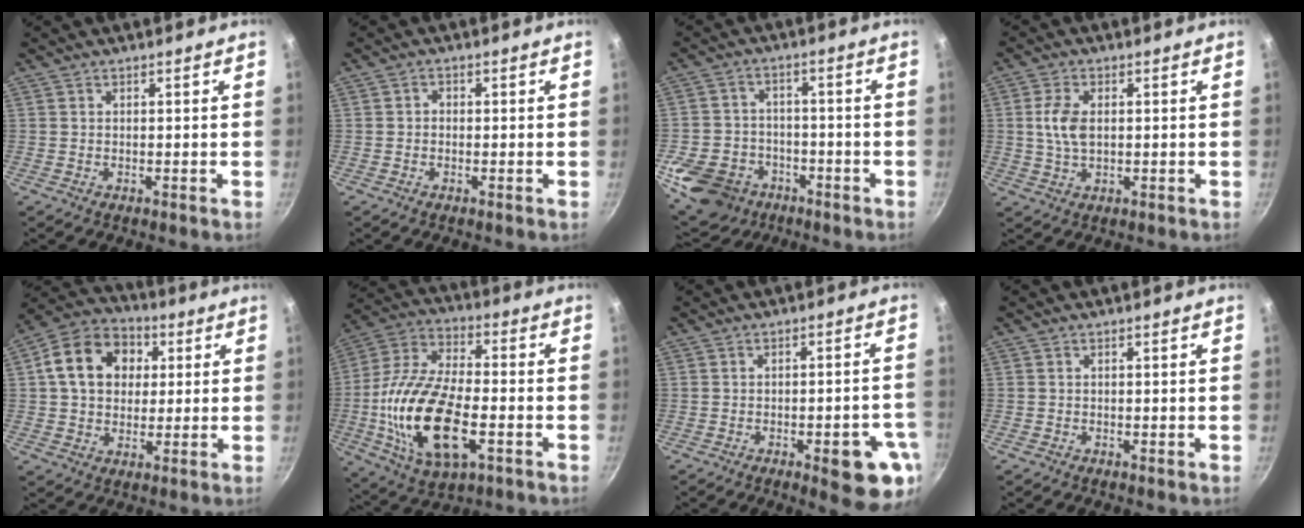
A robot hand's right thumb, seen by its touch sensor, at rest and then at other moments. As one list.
[{"total": 1.3, "force": [-0.3, 1.1, 0.6], "torque": [-0.007, 0.006, -0.008]}, {"total": 14.2, "force": [-6.7, 10.9, 6.2], "torque": [-0.102, 0.041, -0.105]}, {"total": 5.8, "force": [0.6, 3.5, 4.6], "torque": [-0.088, 0.005, 0.011]}, {"total": 14.7, "force": [3.2, 11.5, 8.5], "torque": [-0.122, 0.022, 0.038]}, {"total": 22.4, "force": [-4.8, 10.9, 19.0], "torque": [-0.369, 0.017, -0.093]}, {"total": 10.9, "force": [-4.3, 3.4, 9.4], "torque": [-0.088, 0.018, -0.048]}, {"total": 0.0}]